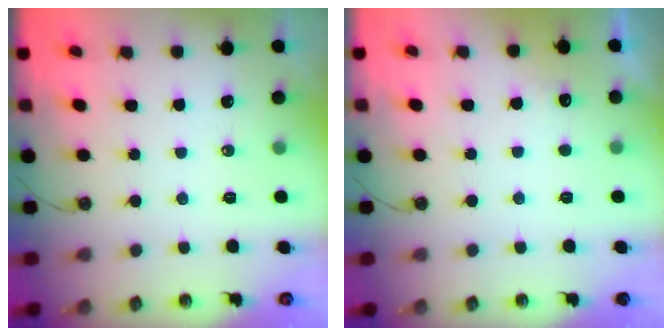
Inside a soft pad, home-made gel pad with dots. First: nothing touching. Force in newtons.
{"total": 4.6, "press": 4.5, "slide": 1.1}